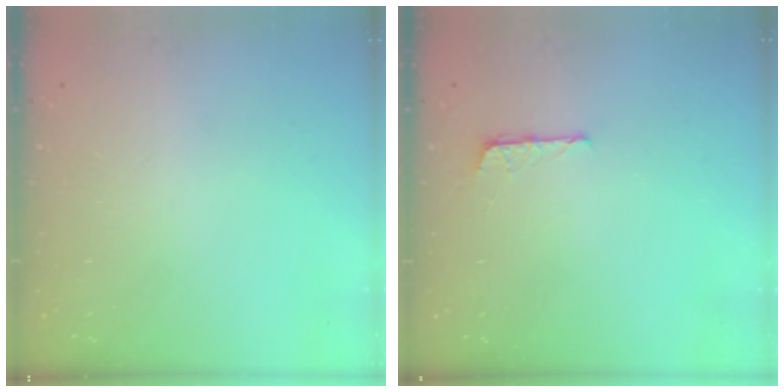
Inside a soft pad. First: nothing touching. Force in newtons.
{"total": 5.1, "press": 5.1, "slide": 0.3}